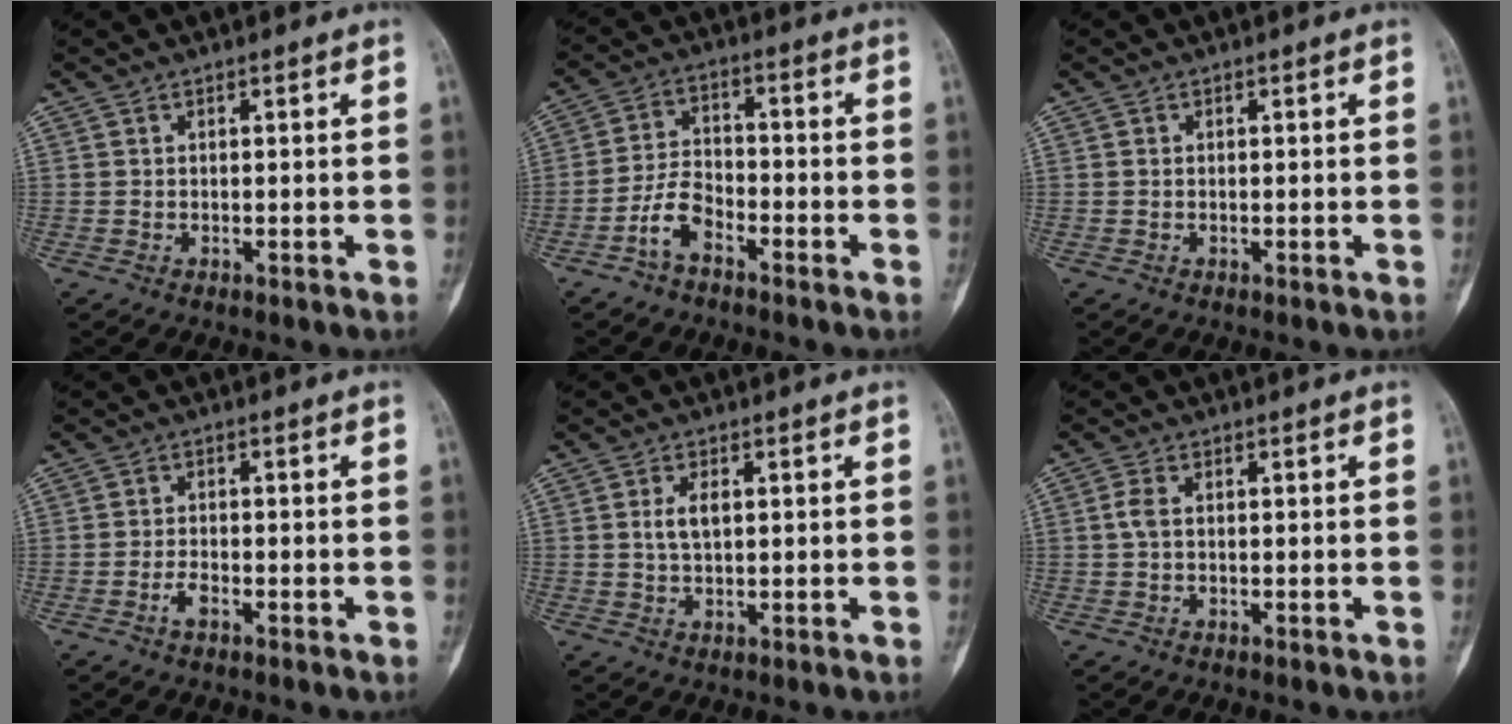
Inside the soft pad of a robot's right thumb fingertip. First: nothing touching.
{"total": 6.2, "force": [-3.8, 3.1, 3.8], "torque": [-0.070, 0.032, -0.079]}
{"total": 0.0}
{"total": 2.2, "force": [-1.3, 0.9, 1.5], "torque": [-0.031, 0.008, -0.028]}
{"total": 3.5, "force": [0.7, 1.7, 2.9], "torque": [-0.058, 0.001, 0.013]}
{"total": 2.1, "force": [0.2, 1.1, 1.8], "torque": [-0.045, 0.006, 0.003]}